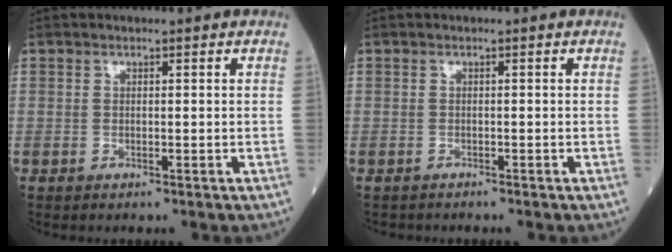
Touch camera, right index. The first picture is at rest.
{"total": 0.9, "force": [-0.9, 0.2, -0.1], "torque": [-0.002, -0.002, -0.018]}